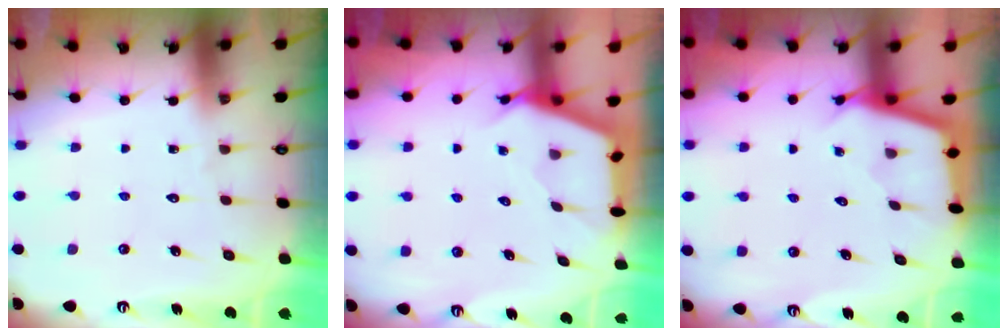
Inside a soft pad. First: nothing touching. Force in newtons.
{"total": 2.6, "press": 2.6, "slide": 0.3}
{"total": 2.6, "press": 2.6, "slide": 0.2}